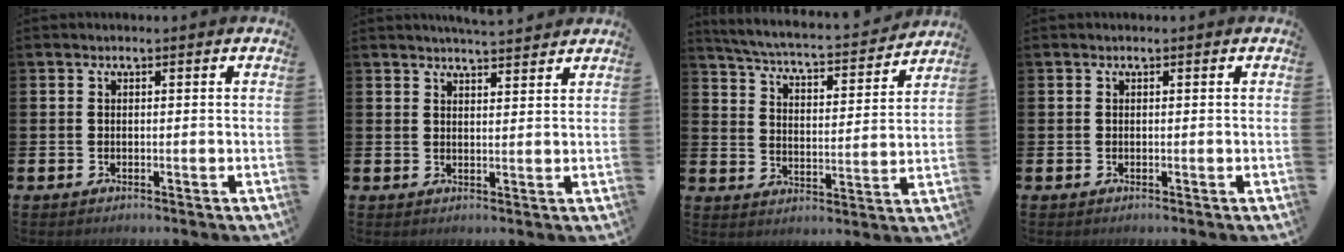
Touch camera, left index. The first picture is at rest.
{"total": 3.8, "force": [3.8, -0.1, 0.3], "torque": [-0.011, -0.020, 0.069]}
{"total": 5.0, "force": [4.8, 0.3, 1.2], "torque": [-0.050, -0.044, 0.075]}
{"total": 0.0}